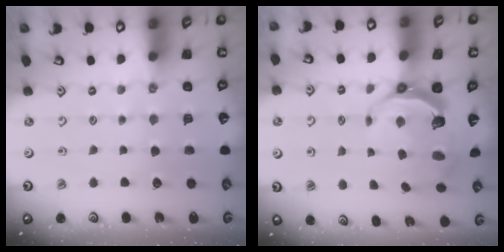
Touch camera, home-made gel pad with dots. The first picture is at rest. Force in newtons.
{"total": 6.9, "press": 5.5, "slide": 4.2}